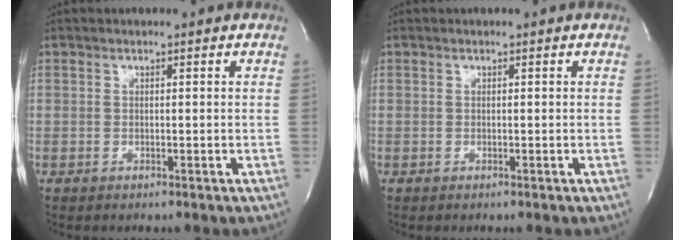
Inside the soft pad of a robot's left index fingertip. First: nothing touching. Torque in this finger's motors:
{"motor_torque": [0.00, 0.00, 0.00, 0.00]}